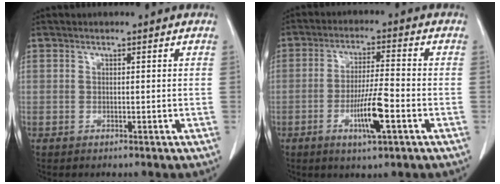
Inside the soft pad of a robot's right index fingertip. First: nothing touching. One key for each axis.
{"total": 7.9, "fx": -3.0, "fy": 0.5, "fz": 7.3, "tx": -0.135, "ty": -0.007, "tz": -0.053}